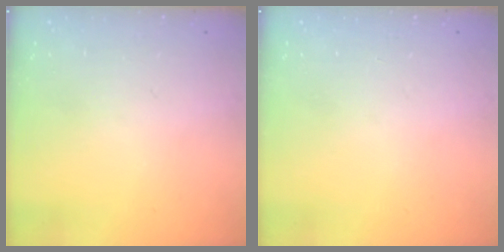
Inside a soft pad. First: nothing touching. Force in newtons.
{"total": 0.0}